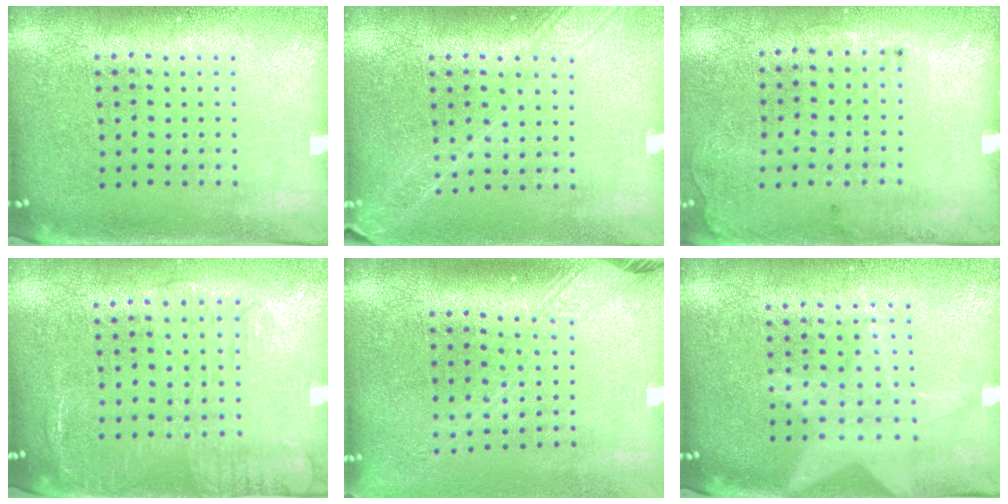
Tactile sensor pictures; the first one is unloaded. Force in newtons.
{"total": 1.7, "press": 1.4, "slide": 0.9}
{"total": 1.8, "press": 1.2, "slide": 1.3}
{"total": 1.9, "press": 1.5, "slide": 1.2}
{"total": 2.1, "press": 1.6, "slide": 1.4}
{"total": 1.1, "press": 1.1, "slide": 0.1}